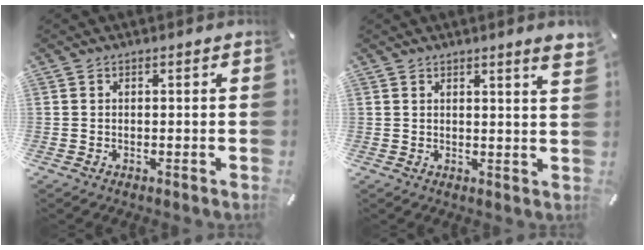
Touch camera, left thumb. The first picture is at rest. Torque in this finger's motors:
{"motor_torque": [1.41, 1.37, 1.56, -1.21, 0.25]}